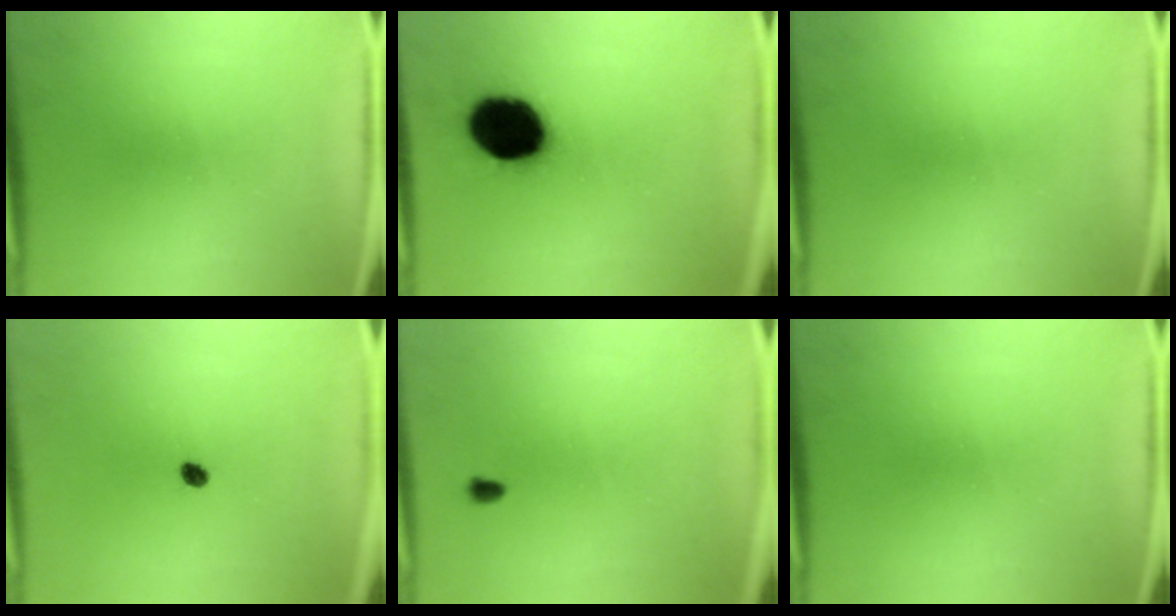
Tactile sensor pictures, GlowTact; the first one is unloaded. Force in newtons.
{"total": 18.7}
{"total": 0.0}
{"total": 1.7}
{"total": 1.0}
{"total": 0.0}